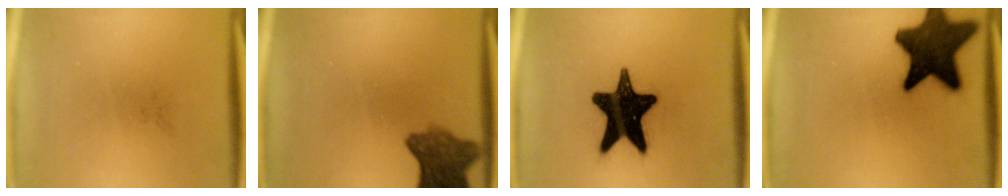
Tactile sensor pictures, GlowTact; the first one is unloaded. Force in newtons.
{"total": 7.7}
{"total": 18.0}
{"total": 15.6}